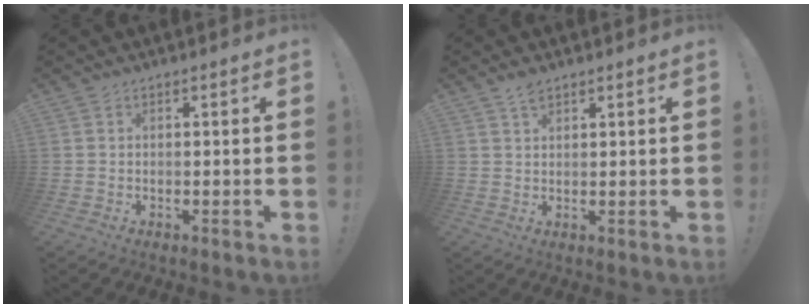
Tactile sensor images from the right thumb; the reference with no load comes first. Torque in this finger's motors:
{"motor_torque": [-0.40, 0.22, 0.03, -0.15, -0.01]}